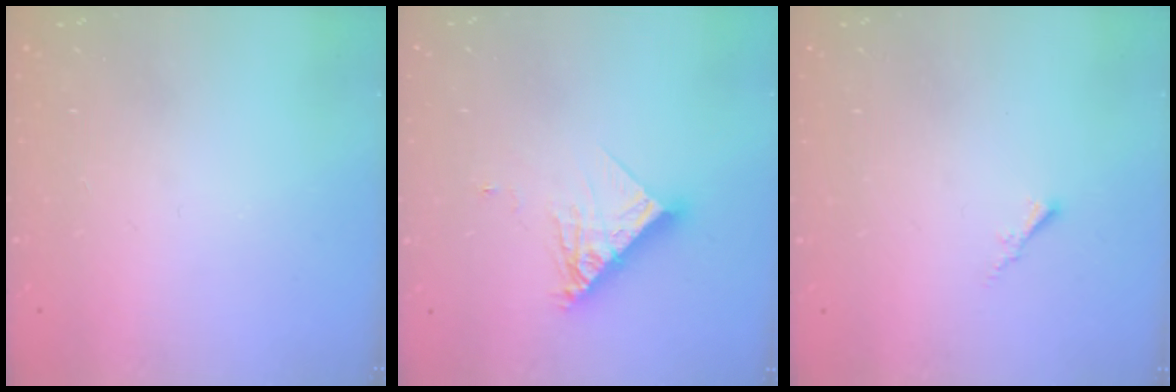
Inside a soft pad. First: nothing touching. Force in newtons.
{"total": 11.8, "press": 11.7, "slide": 1.0}
{"total": 0.5, "press": 0.4, "slide": 0.3}